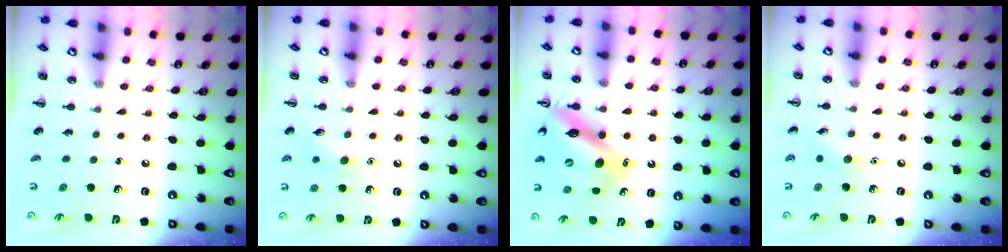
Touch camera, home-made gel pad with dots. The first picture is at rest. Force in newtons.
{"total": 6.8, "press": 6.6, "slide": 1.5}
{"total": 12.8, "press": 12.2, "slide": 3.9}
{"total": 6.0, "press": 5.7, "slide": 1.8}